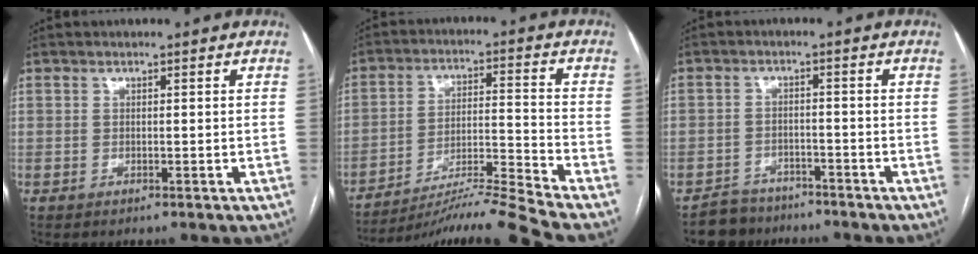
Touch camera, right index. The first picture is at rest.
{"total": 14.6, "force": [-13.2, -3.9, 4.8], "torque": [-0.069, 0.008, -0.223]}
{"total": 4.8, "force": [-4.1, 2.5, -0.4], "torque": [0.011, 0.003, -0.069]}